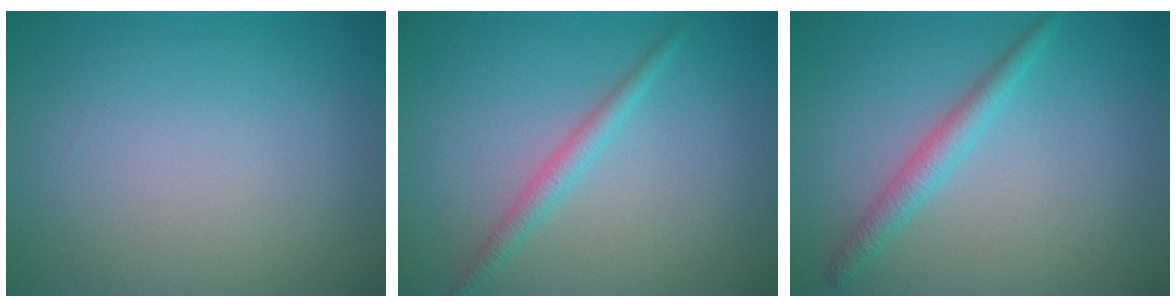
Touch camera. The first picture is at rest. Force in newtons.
{"total": 1.8, "press": 1.8, "slide": 0.1}
{"total": 2.2, "press": 2.2, "slide": 0.1}